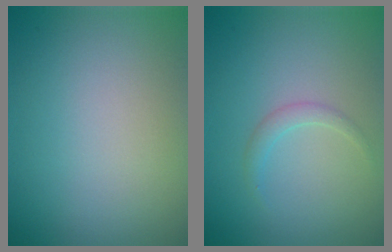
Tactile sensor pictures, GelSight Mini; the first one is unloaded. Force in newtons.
{"total": 1.1, "press": 1.1, "slide": 0.1}